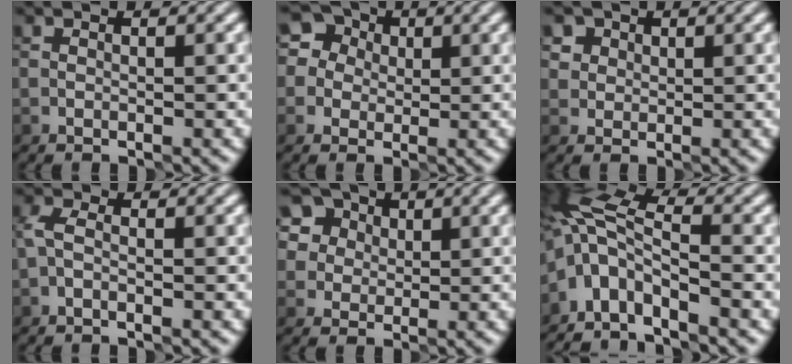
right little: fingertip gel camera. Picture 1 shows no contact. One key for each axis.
{"total": 5.7, "fx": 2.1, "fy": 5.0, "fz": 1.7, "tx": -0.017, "ty": 0.039, "tz": 0.014}
{"total": 3.1, "fx": 1.8, "fy": 2.4, "fz": 0.9, "tx": -0.011, "ty": 0.011, "tz": 0.033}
{"total": 1.6, "fx": -0.4, "fy": 0.9, "fz": 1.3, "tx": -0.030, "ty": 0.008, "tz": -0.012}
{"total": 8.3, "fx": 4.5, "fy": 6.4, "fz": 3.0, "tx": -0.058, "ty": 0.029, "tz": 0.059}
{"total": 5.8, "fx": -3.4, "fy": 2.4, "fz": 4.0, "tx": -0.082, "ty": 0.011, "tz": -0.077}